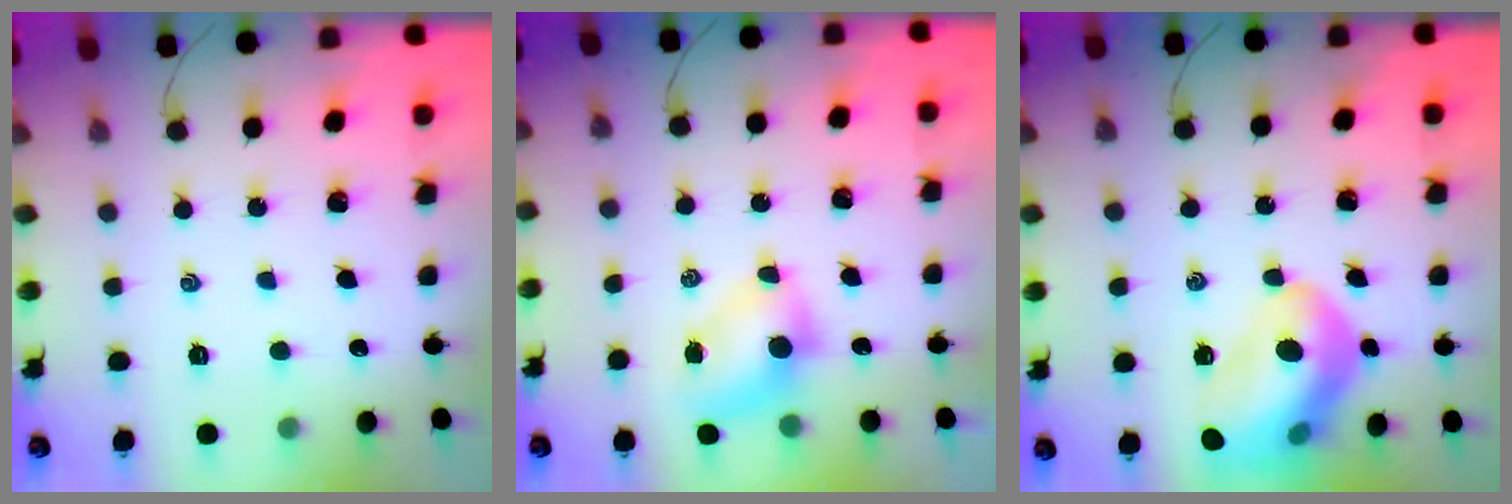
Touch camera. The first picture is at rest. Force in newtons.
{"total": 5.3, "press": 5.3, "slide": 0.5}
{"total": 15.1, "press": 14.7, "slide": 3.5}